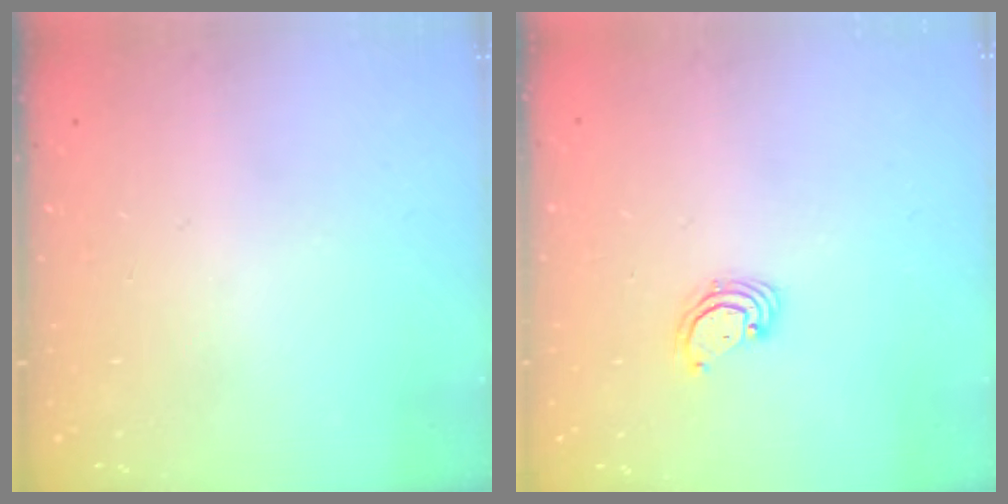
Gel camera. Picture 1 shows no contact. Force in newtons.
{"total": 3.3, "press": 3.3, "slide": 0.2}